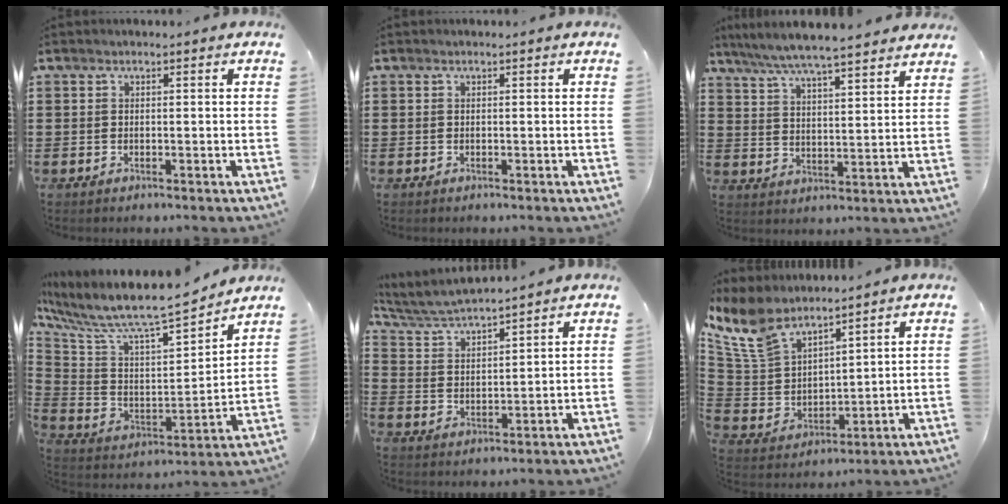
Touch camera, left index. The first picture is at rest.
{"total": 0.0}
{"total": 6.1, "force": [5.7, -0.3, 2.2], "torque": [-0.066, -0.031, 0.097]}
{"total": 8.2, "force": [7.4, 1.0, 3.4], "torque": [-0.105, -0.066, 0.119]}
{"total": 4.5, "force": [4.4, -0.1, 1.0], "torque": [-0.039, -0.025, 0.076]}
{"total": 9.7, "force": [8.1, 3.7, 3.8], "torque": [-0.110, -0.037, 0.154]}